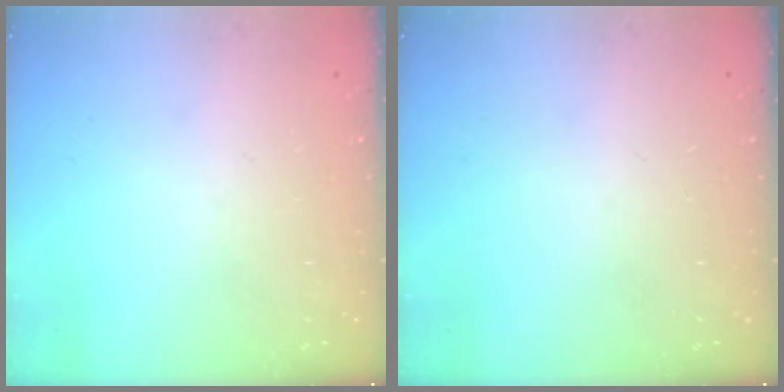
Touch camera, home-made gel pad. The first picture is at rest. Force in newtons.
{"total": 0.0}